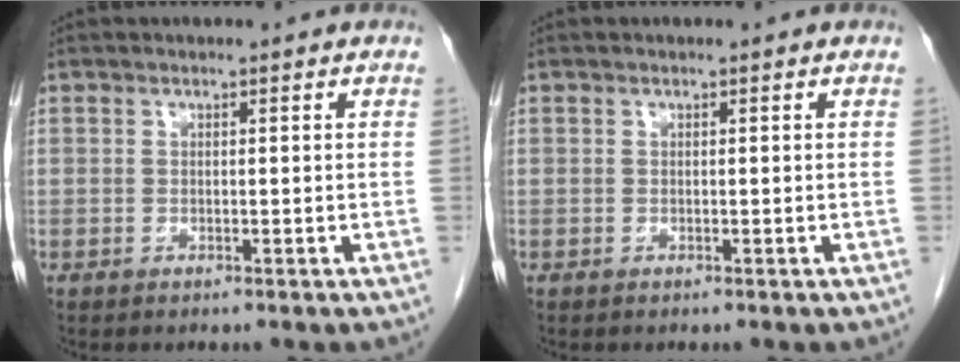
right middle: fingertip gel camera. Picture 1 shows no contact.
{"total": 0.0}